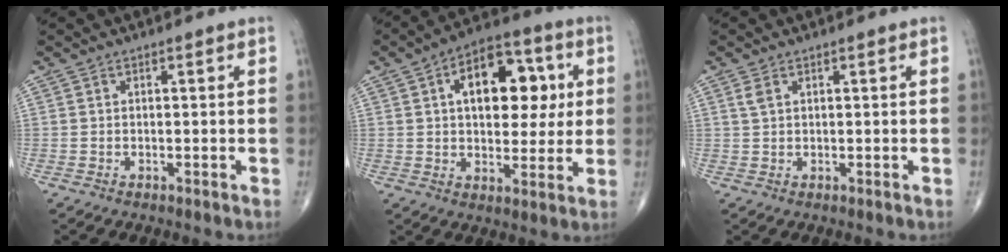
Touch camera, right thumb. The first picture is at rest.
{"total": 16.5, "force": [3.9, 9.6, 12.9], "torque": [-0.145, 0.010, 0.056]}
{"total": 1.6, "force": [0.8, 0.8, 1.1], "torque": [-0.026, 0.007, 0.021]}